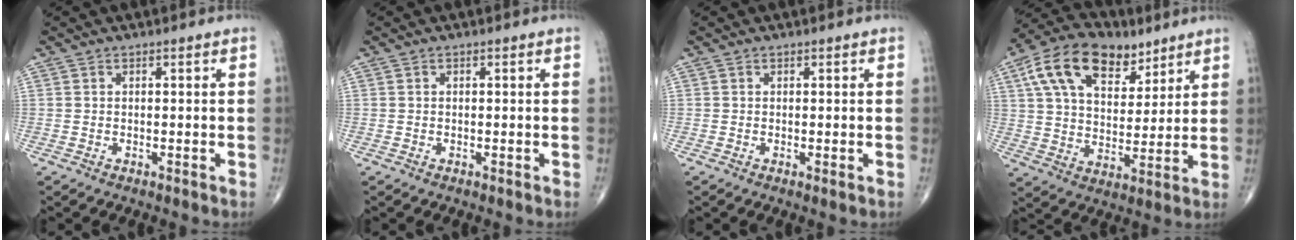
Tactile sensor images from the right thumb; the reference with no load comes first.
{"total": 0.0}
{"total": 0.6, "force": [0.0, 0.1, 0.6], "torque": [-0.013, -0.004, -0.001]}
{"total": 17.8, "force": [9.2, 10.4, 11.1], "torque": [-0.164, -0.016, 0.161]}